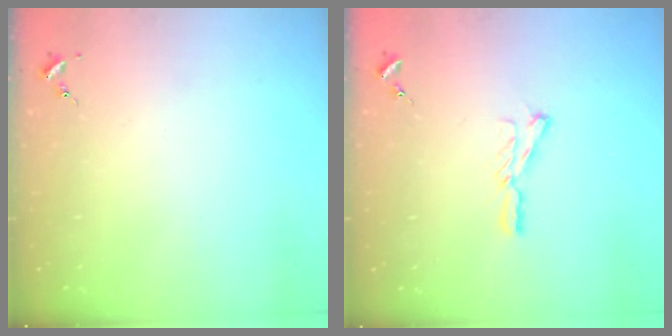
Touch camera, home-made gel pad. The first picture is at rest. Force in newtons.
{"total": 6.4, "press": 6.3, "slide": 0.6}